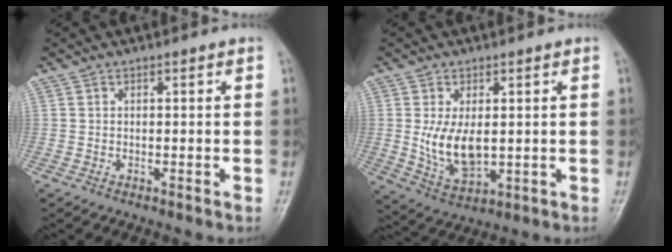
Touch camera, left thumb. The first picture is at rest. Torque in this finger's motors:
{"motor_torque": [0.79, 0.87, 1.24, -0.02, 0.08]}